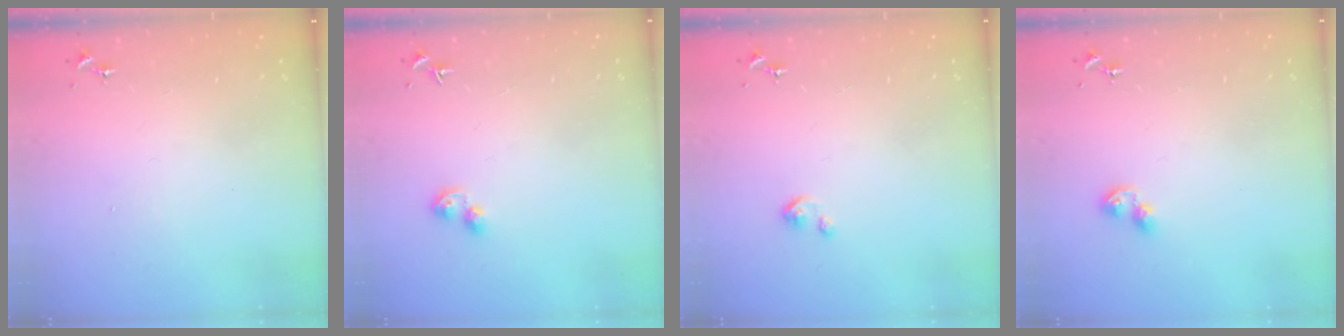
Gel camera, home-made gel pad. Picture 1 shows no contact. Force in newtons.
{"total": 5.4, "press": 5.2, "slide": 1.3}
{"total": 2.7, "press": 2.7, "slide": 0.3}
{"total": 4.5, "press": 4.4, "slide": 0.7}